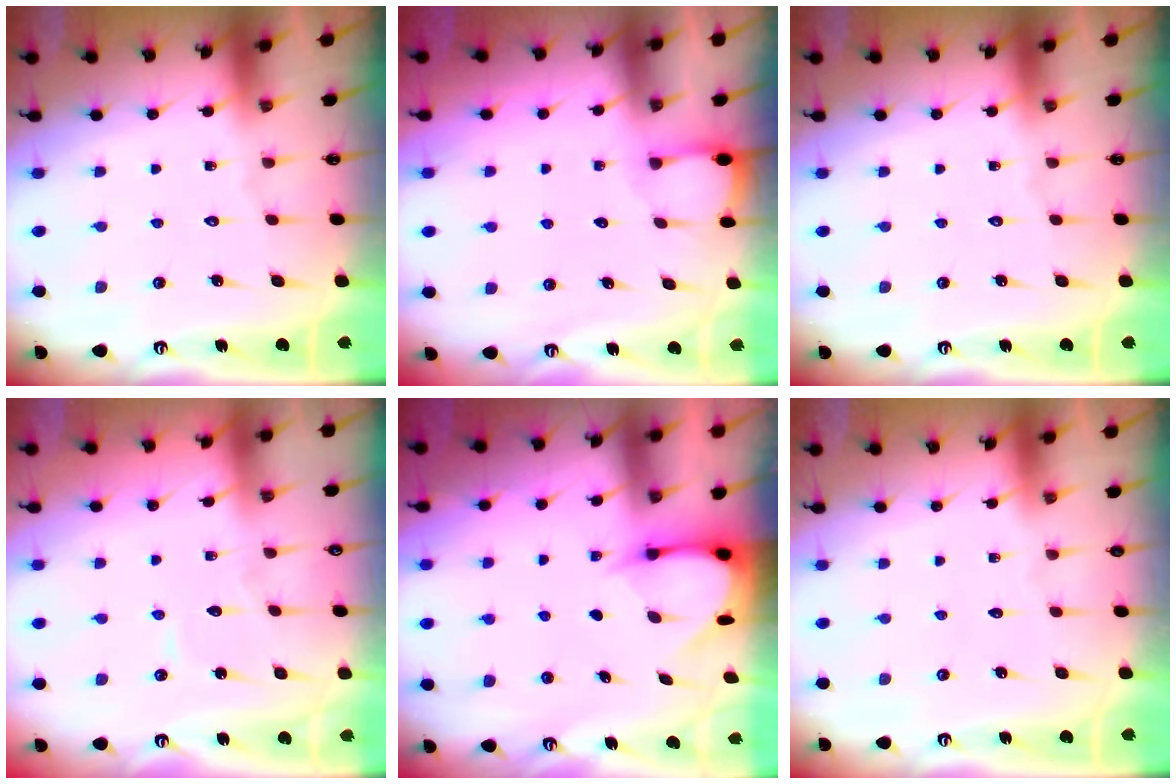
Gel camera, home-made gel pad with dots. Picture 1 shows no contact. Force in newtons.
{"total": 2.0, "press": 2.0, "slide": 0.2}
{"total": 0.0}
{"total": 4.0, "press": 4.0, "slide": 0.2}
{"total": 3.7, "press": 3.7, "slide": 0.3}
{"total": 0.0}